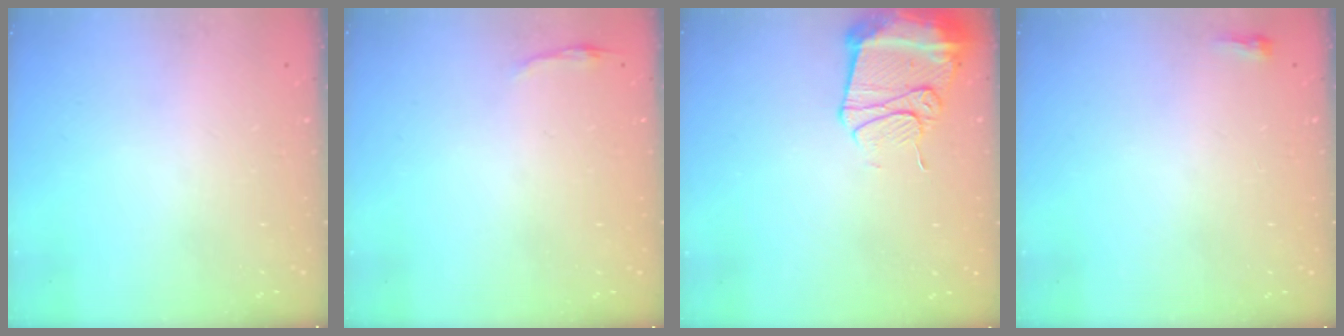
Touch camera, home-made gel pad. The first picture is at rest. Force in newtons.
{"total": 2.8, "press": 2.8, "slide": 0.6}
{"total": 13.2, "press": 13.2, "slide": 1.4}
{"total": 2.4, "press": 2.4, "slide": 0.6}